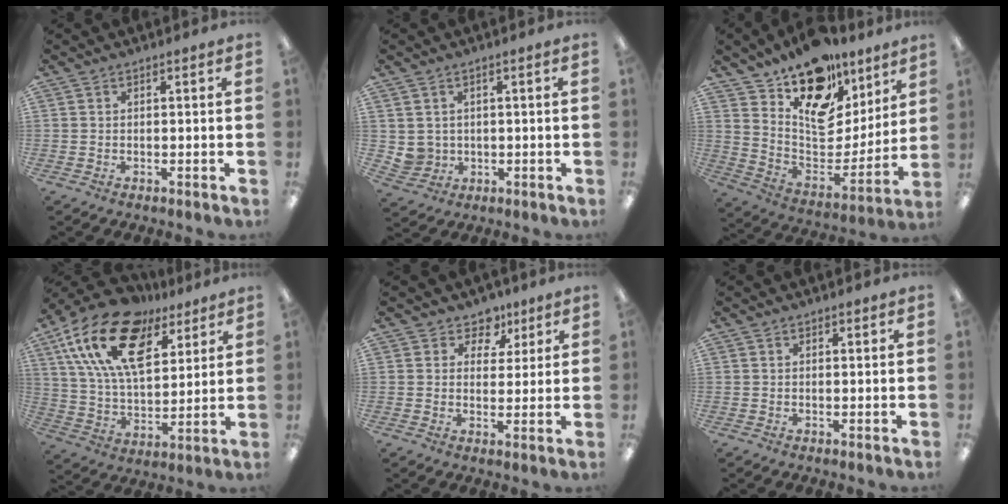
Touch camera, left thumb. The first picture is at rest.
{"total": 3.5, "force": [1.1, 3.3, 0.1], "torque": [-0.013, 0.002, 0.023]}
{"total": 17.2, "force": [11.6, 10.0, 7.8], "torque": [-0.122, -0.098, 0.209]}
{"total": 21.4, "force": [11.9, 11.5, 13.5], "torque": [-0.266, -0.049, 0.213]}
{"total": 6.4, "force": [4.0, 4.7, 1.6], "torque": [-0.021, -0.021, 0.071]}
{"total": 0.6, "force": [0.5, 0.4, 0.2], "torque": [0.005, -0.002, 0.007]}